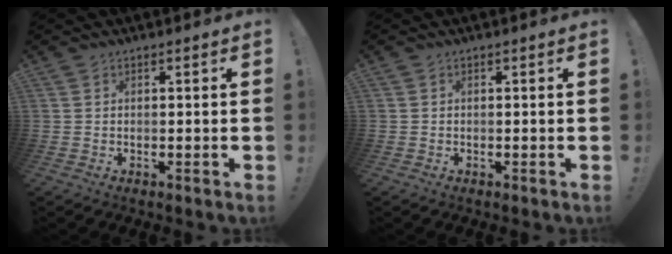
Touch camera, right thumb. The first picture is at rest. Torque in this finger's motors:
{"motor_torque": [-0.05, -1.73, -1.60, -1.02, -0.54]}